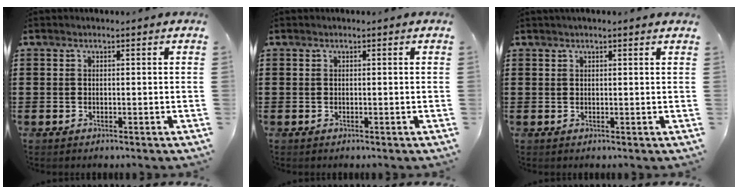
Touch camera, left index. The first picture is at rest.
{"total": 0.0}
{"total": 0.9, "force": [0.7, -0.1, 0.6], "torque": [-0.011, 0.000, 0.014]}